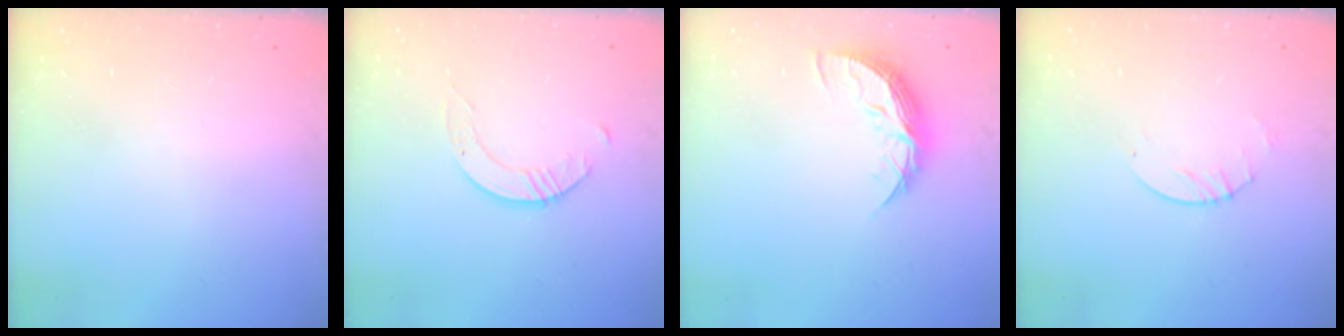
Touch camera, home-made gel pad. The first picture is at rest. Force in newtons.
{"total": 2.6, "press": 2.6, "slide": 0.3}
{"total": 8.7, "press": 8.7, "slide": 0.4}
{"total": 2.6, "press": 2.5, "slide": 0.4}